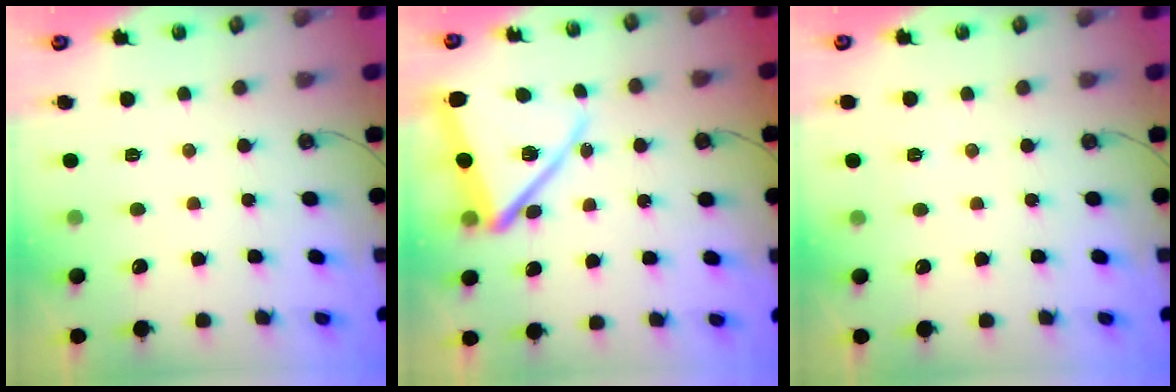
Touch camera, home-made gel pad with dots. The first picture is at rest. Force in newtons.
{"total": 17.3, "press": 17.3, "slide": 1.4}
{"total": 2.9, "press": 1.6, "slide": 2.4}